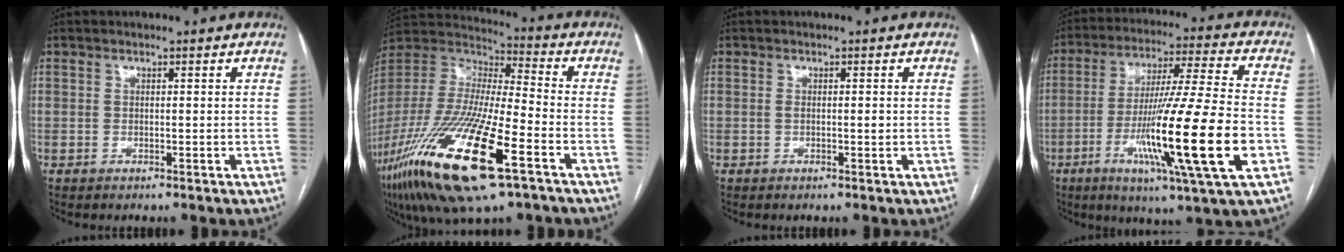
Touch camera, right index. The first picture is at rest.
{"total": 26.6, "force": [-13.7, 4.8, 22.2], "torque": [-0.486, -0.076, -0.257]}
{"total": 1.2, "force": [0.0, 0.4, 1.1], "torque": [-0.022, -0.002, 0.001]}
{"total": 21.5, "force": [-6.1, -0.5, 20.7], "torque": [-0.358, -0.030, -0.109]}